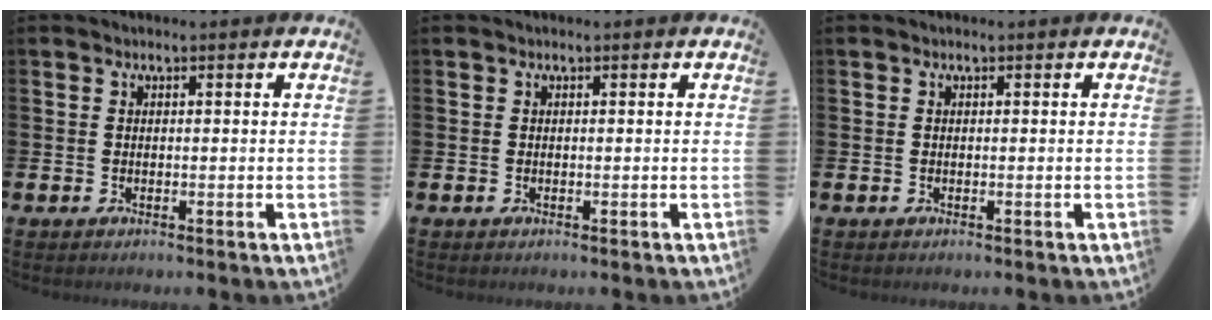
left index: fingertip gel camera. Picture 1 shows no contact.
{"total": 0.0}
{"total": 0.0}